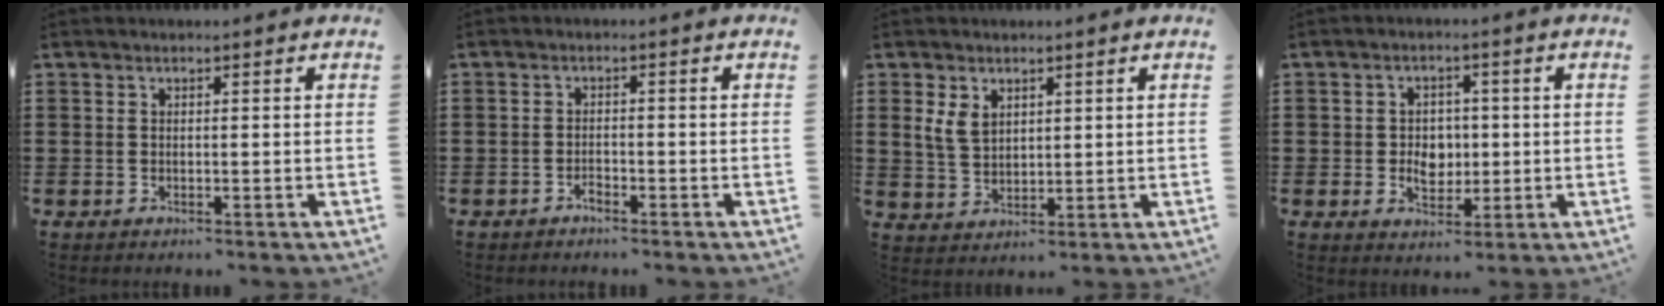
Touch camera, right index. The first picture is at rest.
{"total": 1.2, "force": [-1.1, 0.2, 0.5], "torque": [-0.014, -0.003, -0.020]}
{"total": 4.2, "force": [1.9, 2.9, 2.4], "torque": [-0.058, 0.011, 0.034]}
{"total": 4.4, "force": [-0.3, 3.5, 2.7], "torque": [-0.044, 0.001, -0.012]}